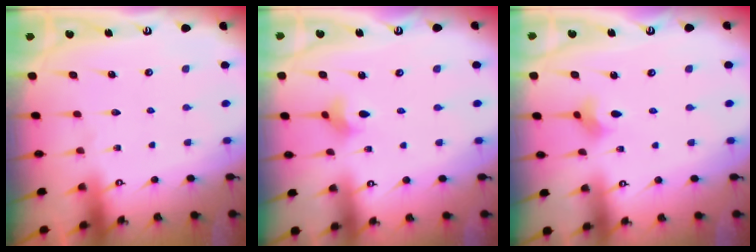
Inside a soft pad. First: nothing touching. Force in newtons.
{"total": 3.5, "press": 3.4, "slide": 0.8}
{"total": 2.6, "press": 2.6, "slide": 0.5}